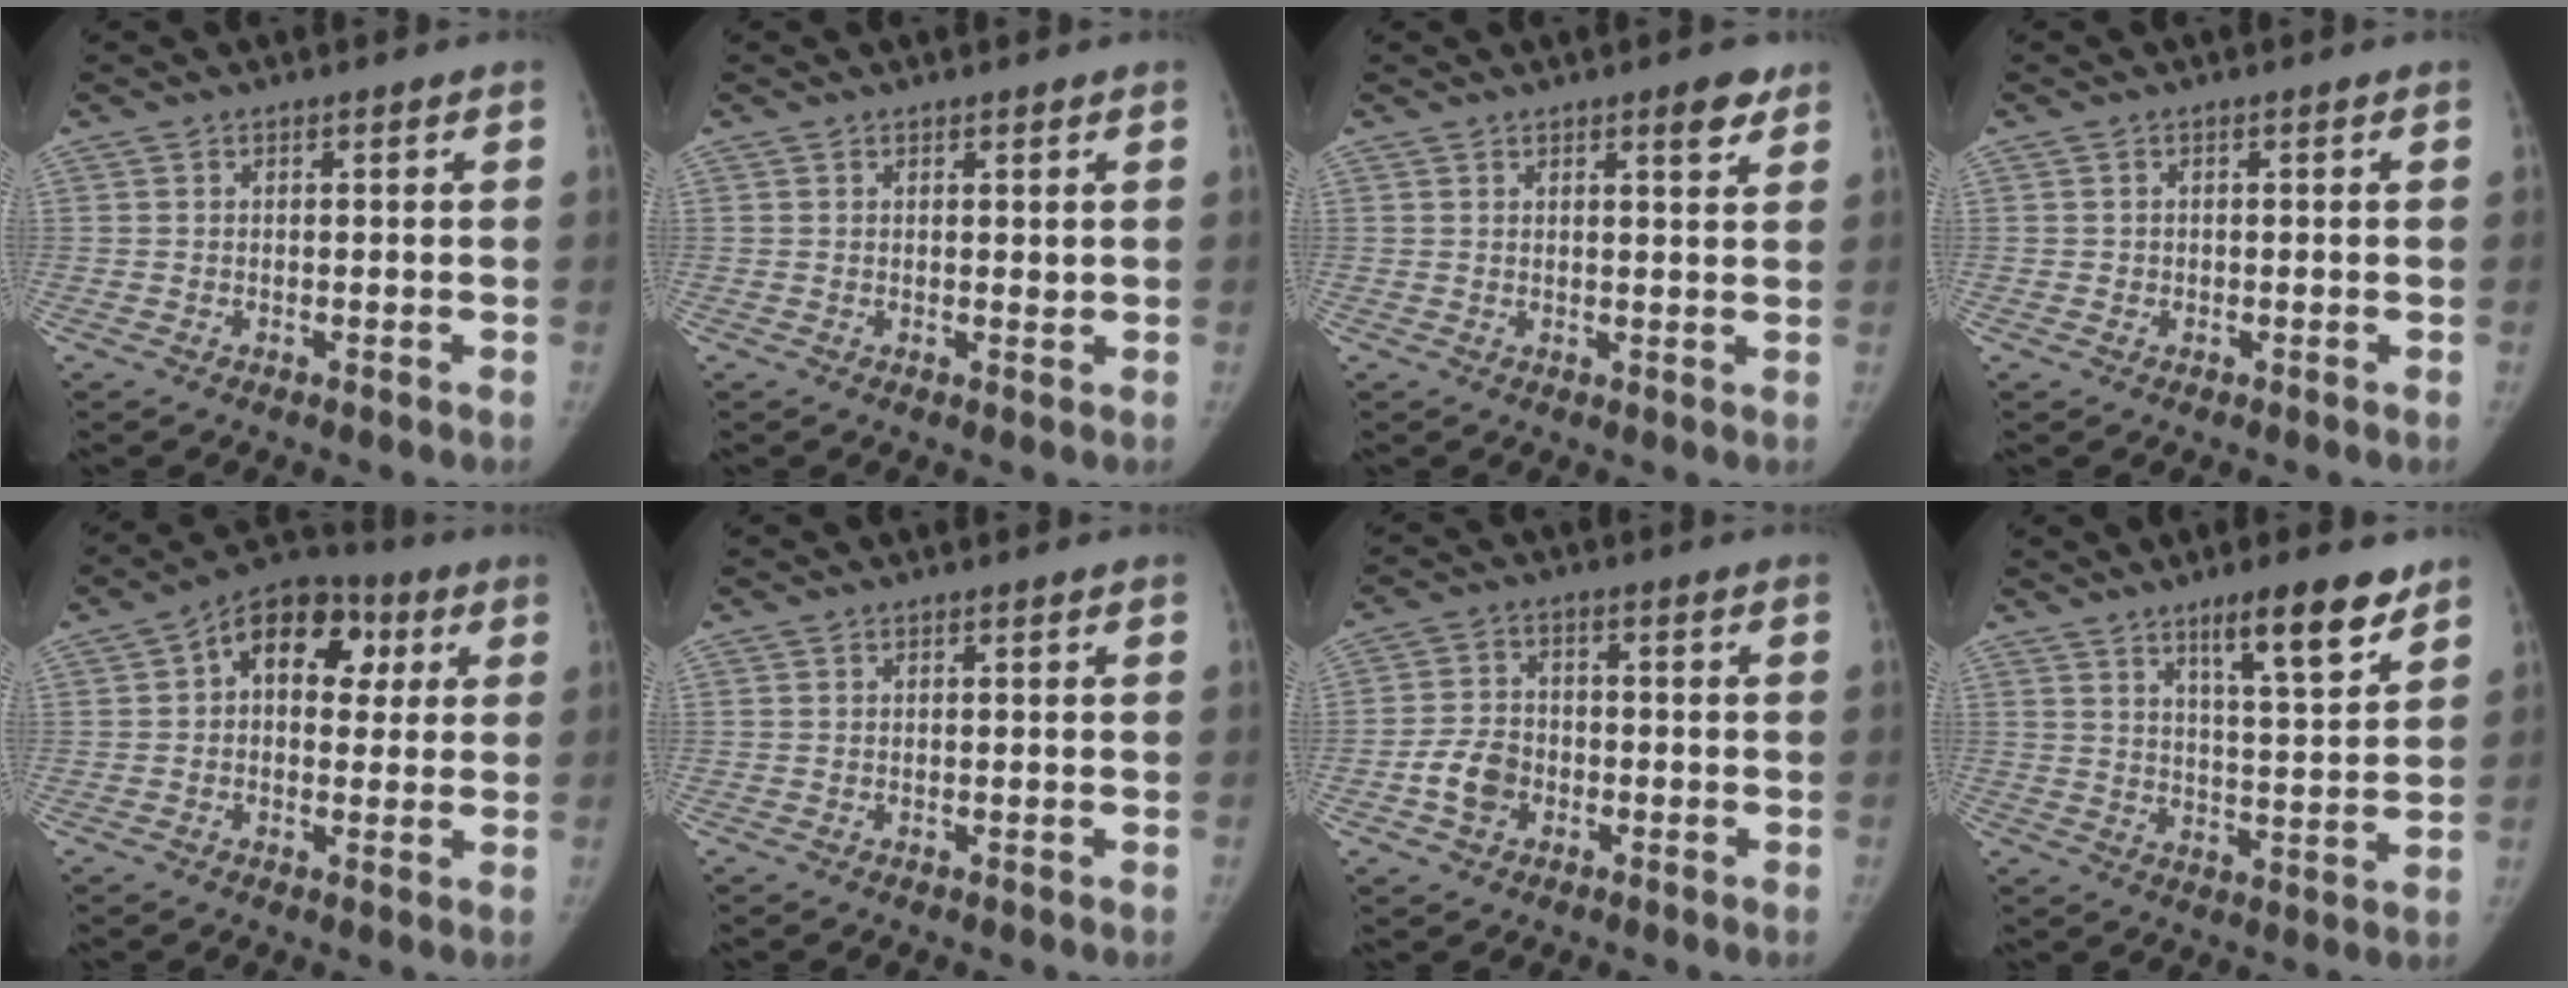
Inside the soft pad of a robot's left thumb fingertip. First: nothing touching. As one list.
[{"total": 0.9, "force": [0.5, 0.4, 0.7], "torque": [-0.006, -0.002, 0.008]}, {"total": 3.7, "force": [2.4, 0.9, 2.6], "torque": [-0.027, -0.014, 0.031]}, {"total": 0.9, "force": [-0.2, 0.9, 0.0], "torque": [0.008, 0.005, -0.004]}, {"total": 12.4, "force": [3.1, 8.5, 8.5], "torque": [-0.082, 0.024, 0.034]}, {"total": 0.0}, {"total": 6.3, "force": [-2.3, 4.9, 3.3], "torque": [-0.047, 0.022, -0.044]}, {"total": 11.3, "force": [7.5, 2.1, 8.2], "torque": [-0.111, -0.045, 0.117]}]